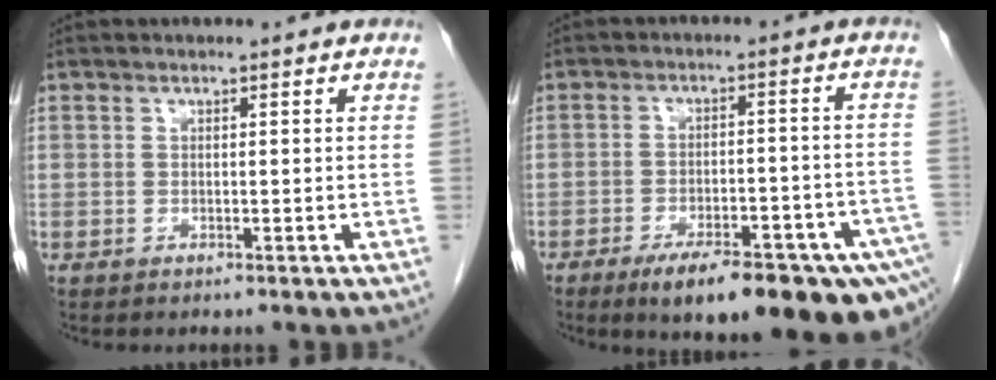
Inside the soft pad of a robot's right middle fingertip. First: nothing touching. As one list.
[{"total": 18.9, "force": [-12.6, 4.1, 13.5], "torque": [-0.131, 0.003, -0.171]}]